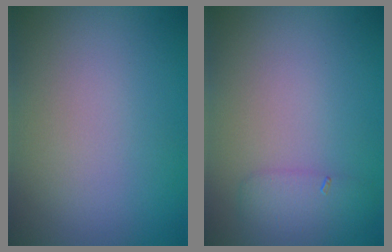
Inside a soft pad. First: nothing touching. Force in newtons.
{"total": 1.9, "press": 1.9, "slide": 0.1}